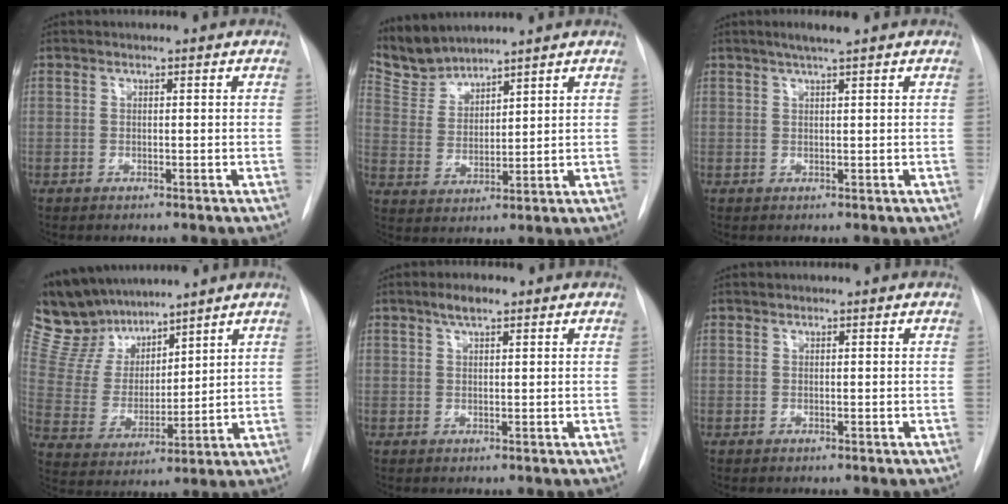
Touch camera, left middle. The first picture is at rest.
{"total": 6.2, "force": [6.2, 0.7, 0.0], "torque": [-0.012, 0.008, 0.140]}
{"total": 2.5, "force": [1.8, -0.4, 1.7], "torque": [-0.035, 0.003, 0.034]}
{"total": 12.2, "force": [10.9, 4.5, 3.4], "torque": [-0.086, 0.016, 0.217]}
{"total": 2.7, "force": [1.8, 0.8, 1.9], "torque": [-0.035, 0.008, 0.031]}
{"total": 0.0}